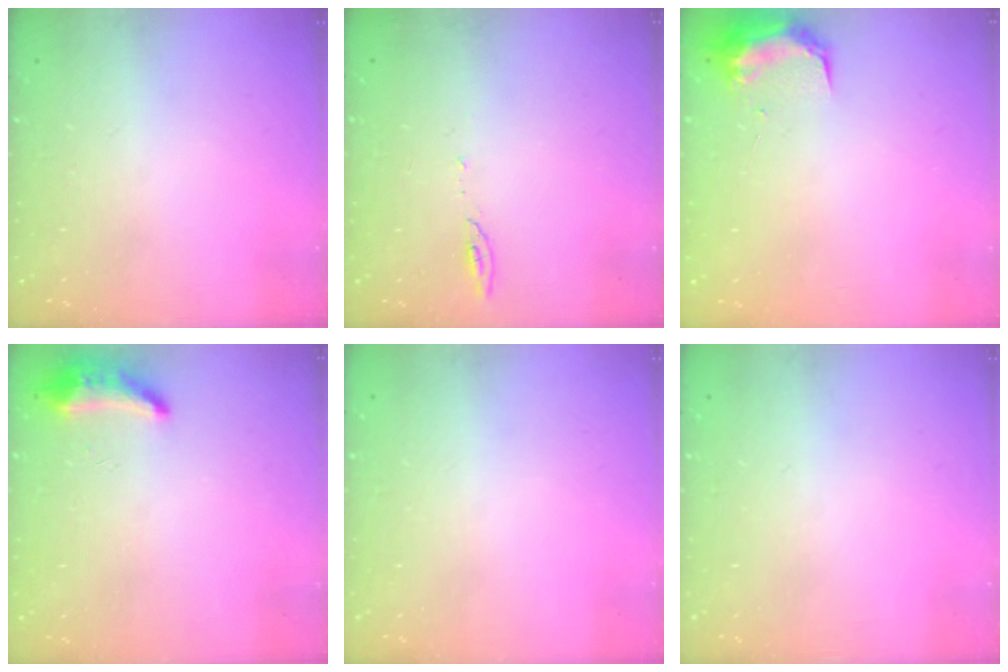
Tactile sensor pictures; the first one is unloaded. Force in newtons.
{"total": 4.8, "press": 4.8, "slide": 0.6}
{"total": 9.8, "press": 9.7, "slide": 0.7}
{"total": 8.7, "press": 8.5, "slide": 2.0}
{"total": 0.0}
{"total": 0.0}